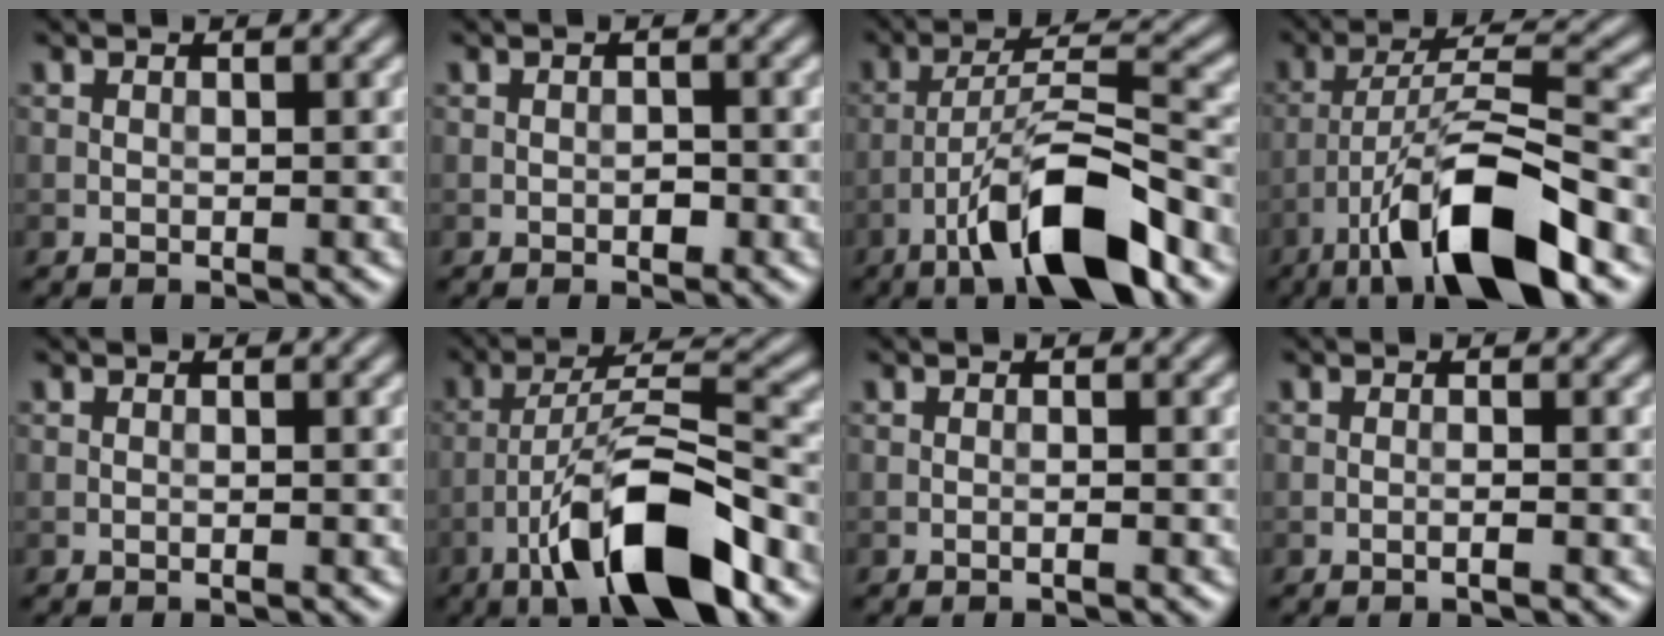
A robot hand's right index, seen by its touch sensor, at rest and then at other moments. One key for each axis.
{"total": 0.9, "fx": -0.3, "fy": 0.5, "fz": 0.7, "tx": -0.009, "ty": 0.001, "tz": -0.005}
{"total": 10.4, "fx": -6.1, "fy": 2.4, "fz": 8.1, "tx": -0.139, "ty": 0.016, "tz": -0.107}
{"total": 11.5, "fx": -6.6, "fy": 2.5, "fz": 9.1, "tx": -0.158, "ty": 0.014, "tz": -0.118}
{"total": 0.0}
{"total": 11.4, "fx": -6.3, "fy": 2.9, "fz": 9.1, "tx": -0.156, "ty": 0.016, "tz": -0.114}
{"total": 0.6, "fx": -0.3, "fy": 0.0, "fz": 0.5, "tx": -0.008, "ty": -0.001, "tz": -0.008}
{"total": 0.9, "fx": -0.4, "fy": 0.1, "fz": 0.8, "tx": -0.010, "ty": 0.001, "tz": -0.011}